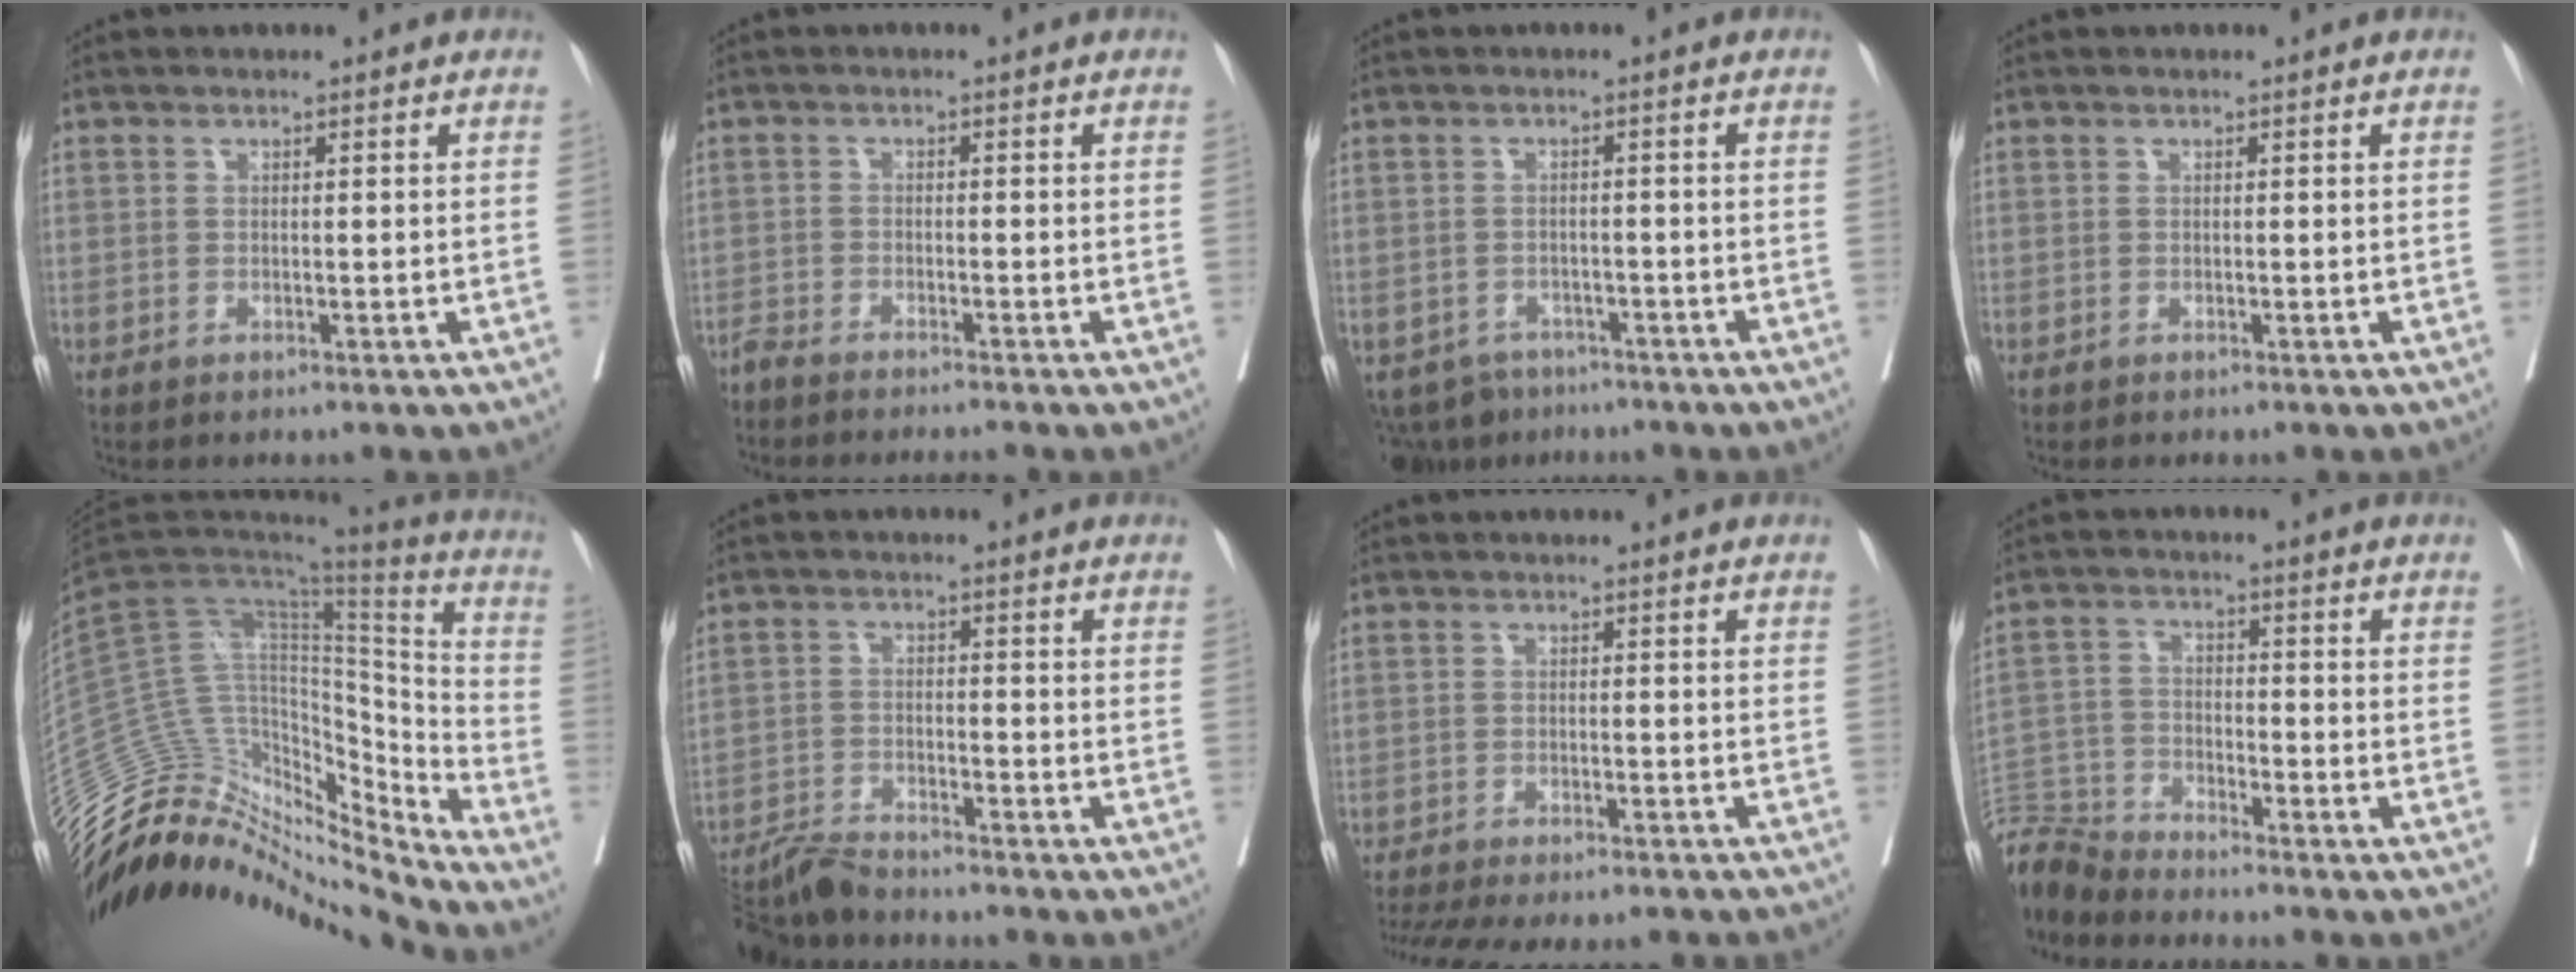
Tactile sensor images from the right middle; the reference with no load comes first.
{"total": 5.2, "force": [-4.9, -0.3, 1.8], "torque": [-0.017, -0.008, -0.080]}
{"total": 6.6, "force": [-5.3, 3.8, 0.9], "torque": [-0.014, -0.002, -0.074]}
{"total": 0.0}
{"total": 28.5, "force": [-26.6, 5.7, 8.5], "torque": [-0.157, 0.040, -0.408]}
{"total": 8.2, "force": [-7.9, 0.4, 2.2], "torque": [-0.032, -0.017, -0.140]}
{"total": 15.3, "force": [-13.8, 2.6, 6.2], "torque": [-0.138, -0.018, -0.188]}
{"total": 8.6, "force": [-8.6, 0.0, 0.4], "torque": [-0.014, 0.005, -0.170]}